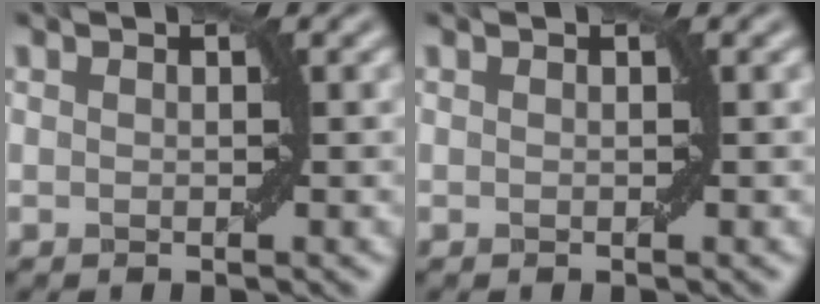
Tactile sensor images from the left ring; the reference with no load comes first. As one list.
[{"total": 0.0}]